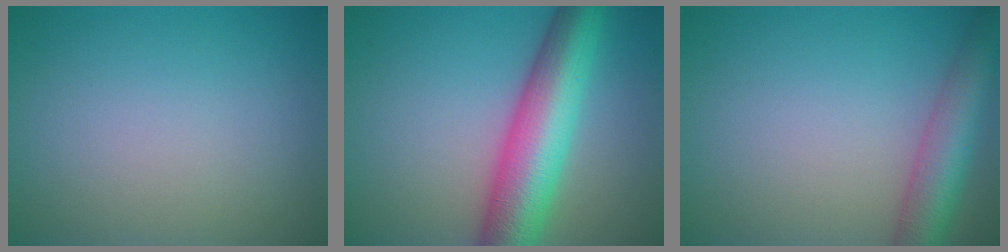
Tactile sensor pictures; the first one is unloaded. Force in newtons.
{"total": 9.3, "press": 9.3, "slide": 0.3}
{"total": 5.6, "press": 5.6, "slide": 0.2}